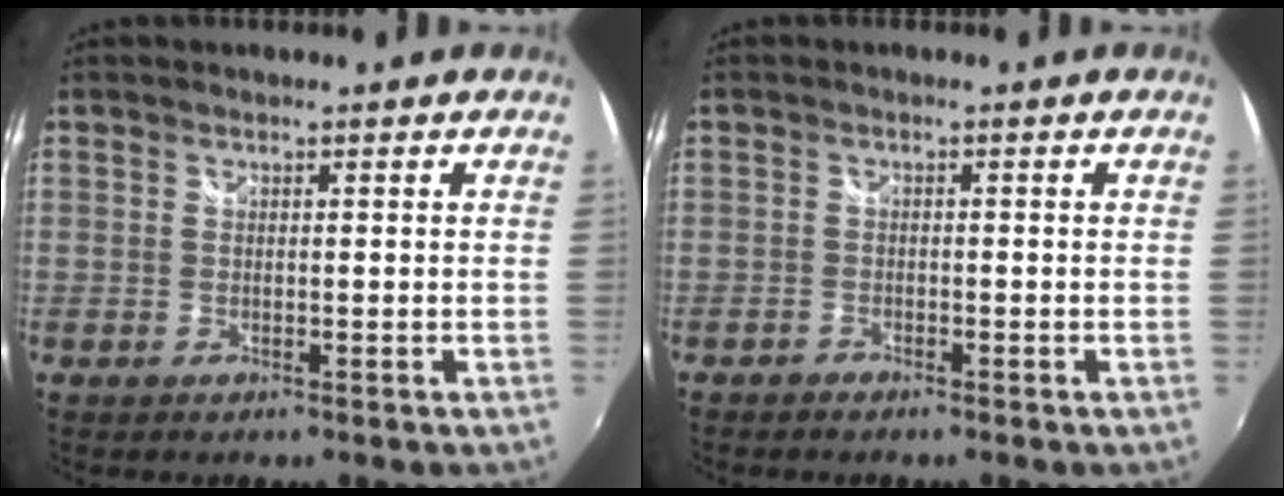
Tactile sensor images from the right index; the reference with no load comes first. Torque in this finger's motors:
{"motor_torque": [0.18, -0.14, -0.01, 0.00]}